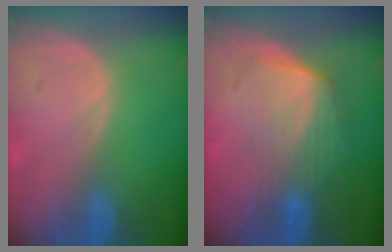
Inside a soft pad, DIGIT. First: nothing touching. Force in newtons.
{"total": 6.9, "press": 6.3, "slide": 2.8}